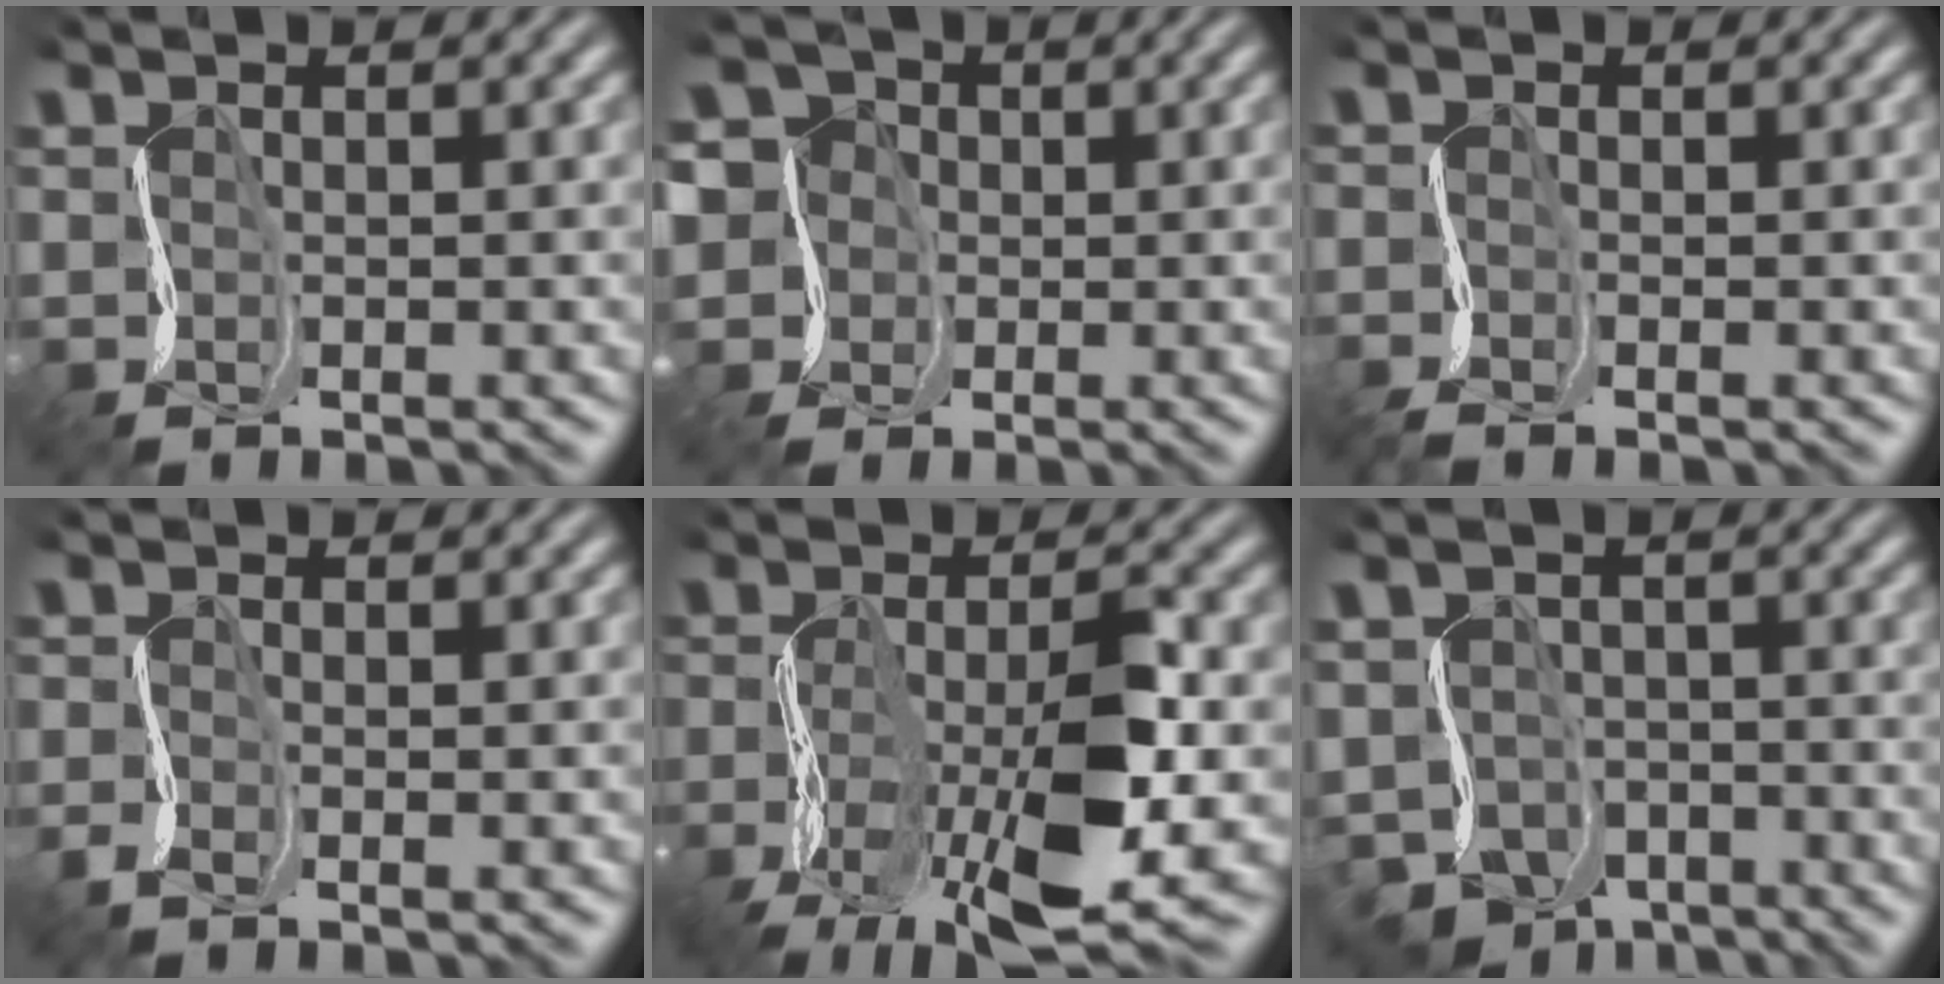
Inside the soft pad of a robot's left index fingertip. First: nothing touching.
{"total": 5.1, "force": [0.1, 5.0, 1.0], "torque": [-0.033, 0.034, -0.045]}
{"total": 1.5, "force": [-1.4, -0.2, 0.5], "torque": [-0.016, -0.004, -0.036]}
{"total": 1.4, "force": [-1.1, 0.2, 0.9], "torque": [-0.027, -0.005, -0.031]}
{"total": 11.4, "force": [-4.5, 3.8, 9.7], "torque": [-0.186, -0.009, -0.082]}
{"total": 5.0, "force": [-3.5, 3.0, 2.0], "torque": [-0.037, -0.014, -0.069]}